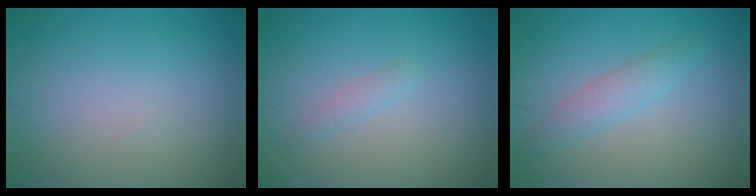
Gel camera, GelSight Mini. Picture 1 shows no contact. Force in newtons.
{"total": 0.9, "press": 0.9, "slide": 0.0}
{"total": 2.1, "press": 2.1, "slide": 0.2}